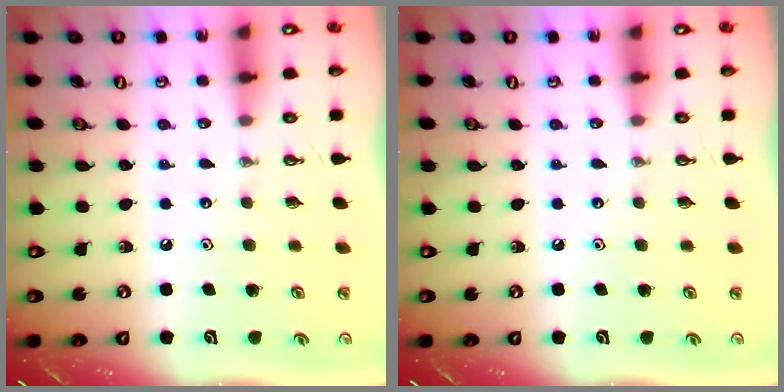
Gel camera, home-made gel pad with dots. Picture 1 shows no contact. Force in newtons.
{"total": 0.0}